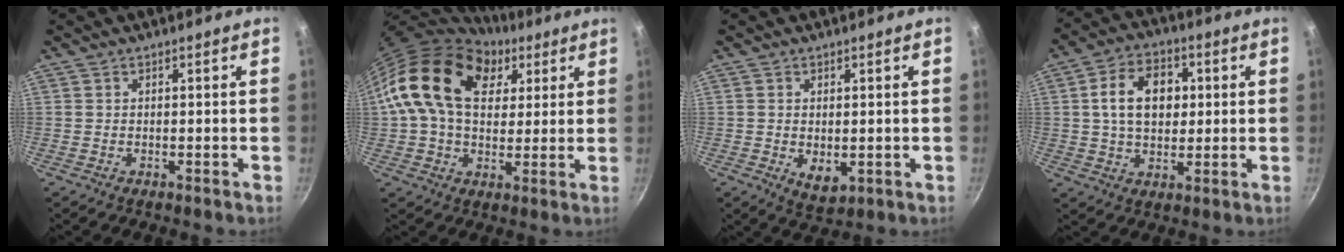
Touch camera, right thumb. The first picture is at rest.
{"total": 19.6, "force": [7.7, 12.8, 12.7], "torque": [-0.187, -0.007, 0.124]}
{"total": 4.6, "force": [-0.3, 2.8, 3.7], "torque": [-0.057, -0.016, 0.003]}
{"total": 12.0, "force": [1.9, 8.3, 8.4], "torque": [-0.117, 0.010, 0.025]}